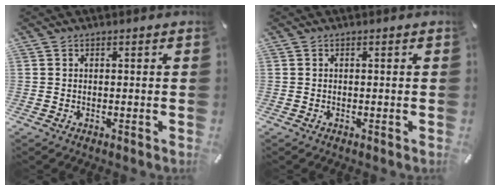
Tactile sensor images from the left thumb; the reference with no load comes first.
{"total": 0.0}